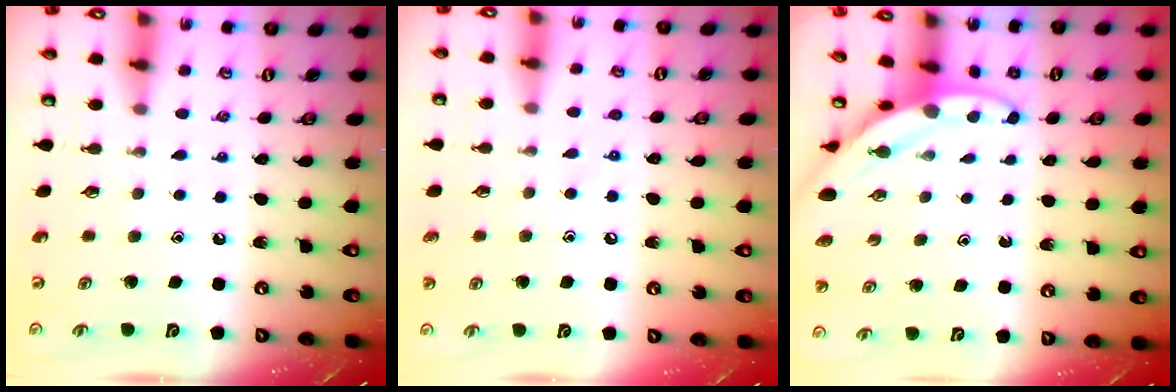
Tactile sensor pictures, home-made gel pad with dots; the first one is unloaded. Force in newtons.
{"total": 6.2, "press": 6.2, "slide": 0.7}
{"total": 3.6, "press": 3.6, "slide": 0.1}